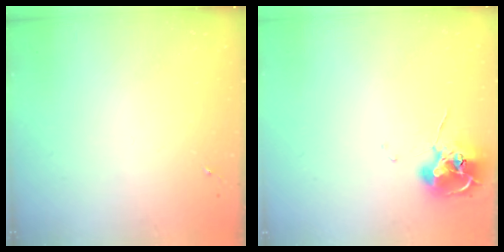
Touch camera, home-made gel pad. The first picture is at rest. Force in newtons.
{"total": 9.8, "press": 9.8, "slide": 0.5}